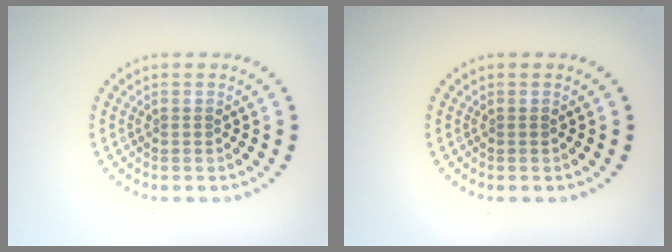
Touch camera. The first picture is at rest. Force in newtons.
{"total": 0.0}